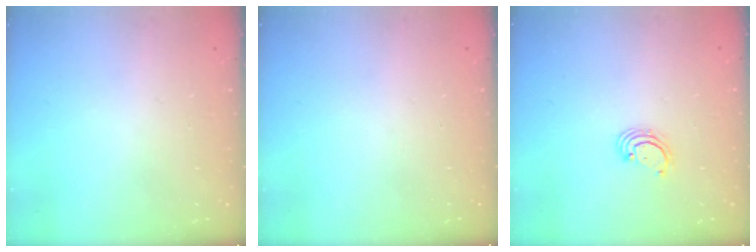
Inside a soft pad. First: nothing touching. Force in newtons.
{"total": 0.0}
{"total": 2.6, "press": 2.6, "slide": 0.3}